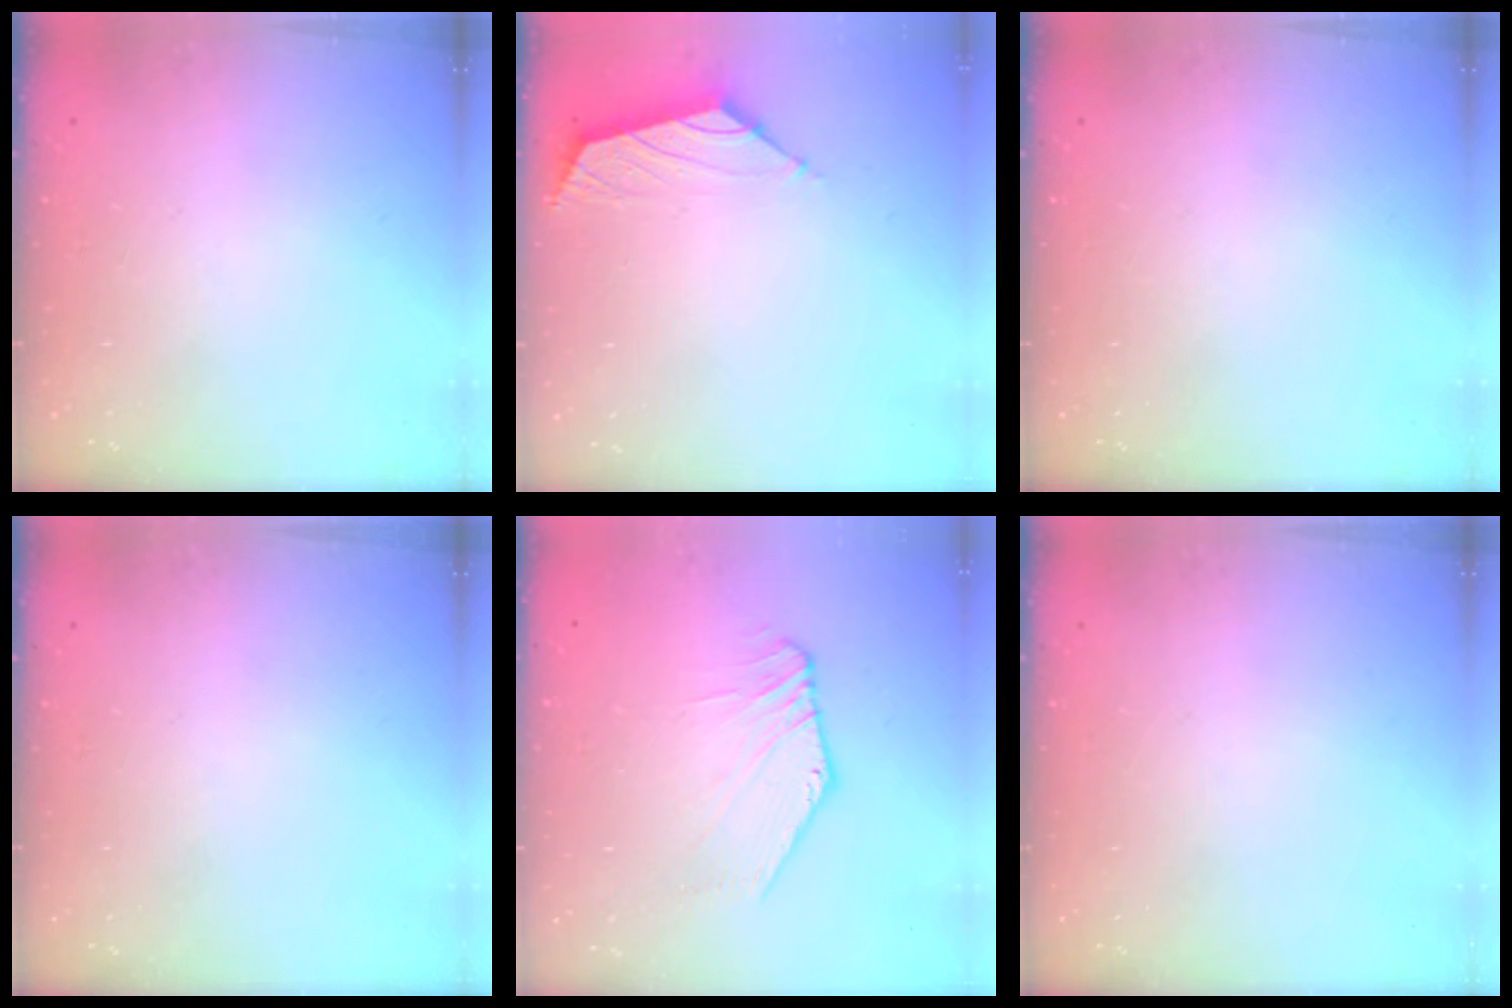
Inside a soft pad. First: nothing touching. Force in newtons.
{"total": 1.6, "press": 1.4, "slide": 0.6}
{"total": 0.0}
{"total": 0.0}
{"total": 1.6, "press": 1.6, "slide": 0.2}
{"total": 0.0}